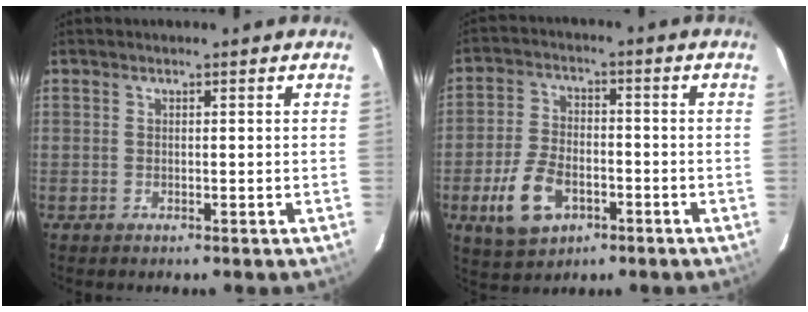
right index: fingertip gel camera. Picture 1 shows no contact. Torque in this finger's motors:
{"motor_torque": [0.78, -0.67, 0.45, 0.12]}